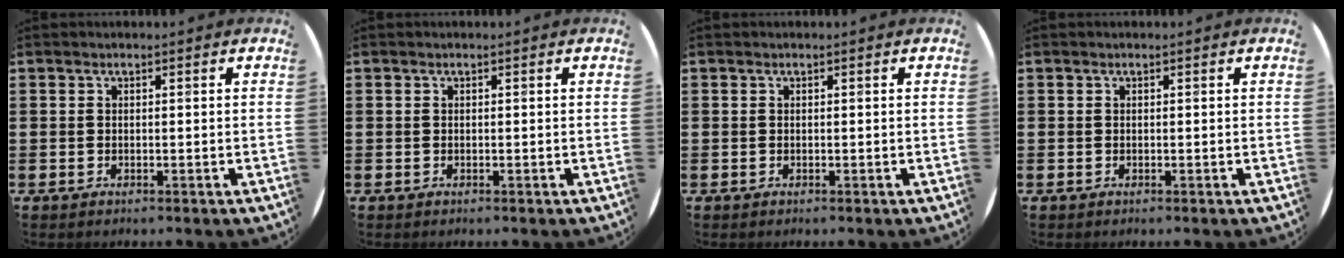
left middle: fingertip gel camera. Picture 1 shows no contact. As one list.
[{"total": 0.0}, {"total": 0.0}, {"total": 0.0}]